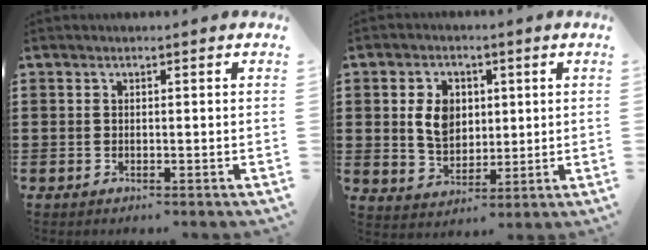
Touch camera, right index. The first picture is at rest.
{"total": 6.5, "force": [1.2, 5.0, 4.1], "torque": [-0.093, 0.011, 0.017]}